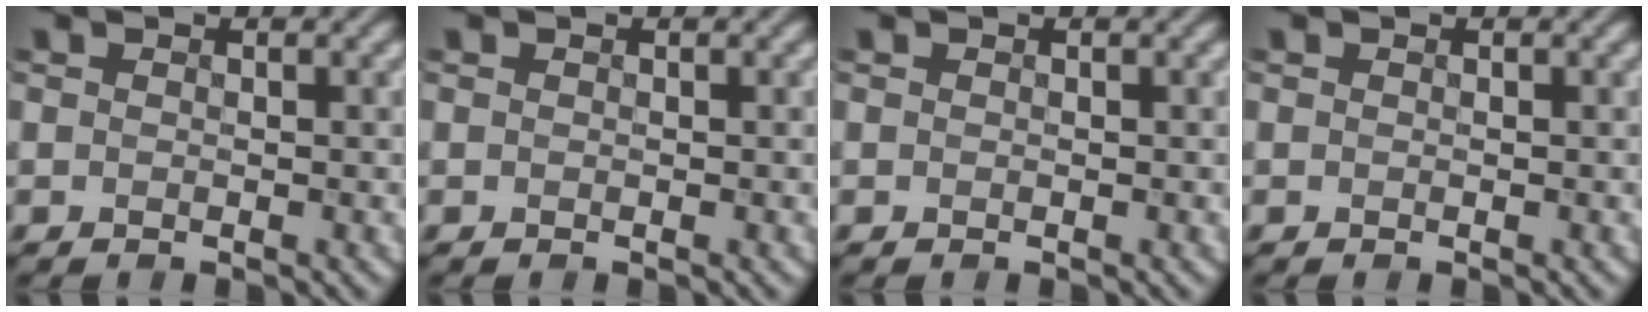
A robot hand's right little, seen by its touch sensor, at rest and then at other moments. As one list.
[{"total": 0.0}, {"total": 0.0}, {"total": 0.0}]